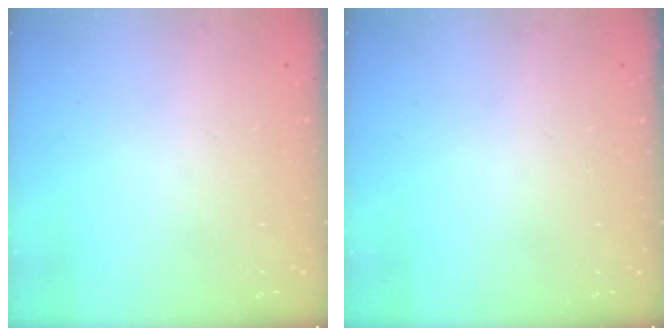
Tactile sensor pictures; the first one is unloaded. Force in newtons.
{"total": 0.0}